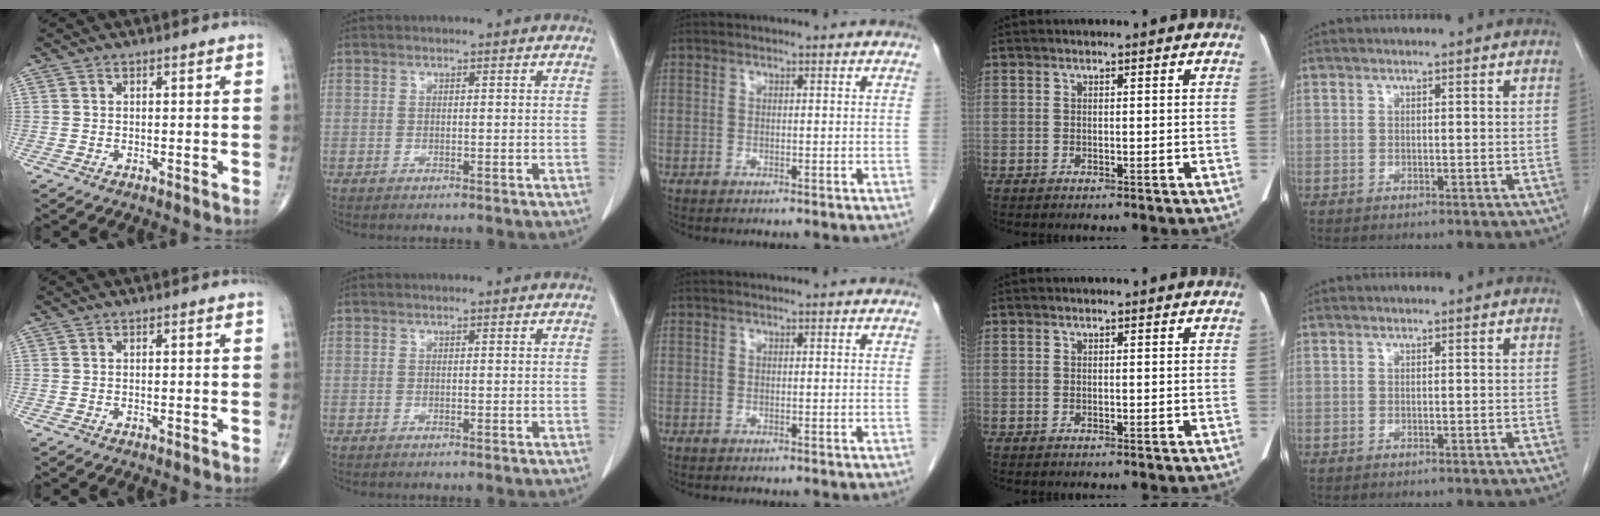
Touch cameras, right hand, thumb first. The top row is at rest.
{}